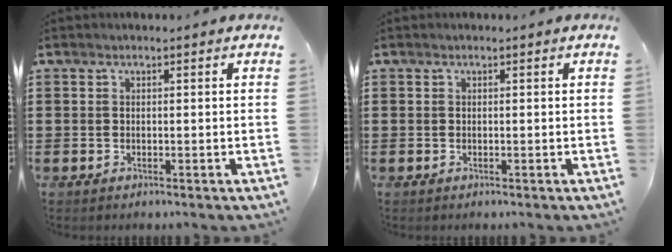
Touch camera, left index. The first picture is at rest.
{"total": 0.0}